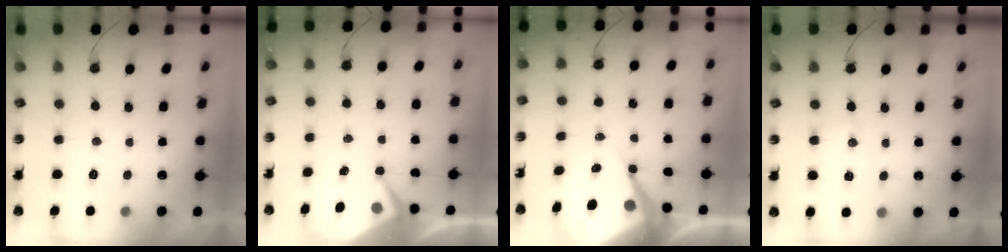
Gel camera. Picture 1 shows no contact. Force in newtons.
{"total": 6.3, "press": 6.3, "slide": 0.7}
{"total": 11.8, "press": 11.8, "slide": 1.0}
{"total": 5.8, "press": 5.7, "slide": 0.8}